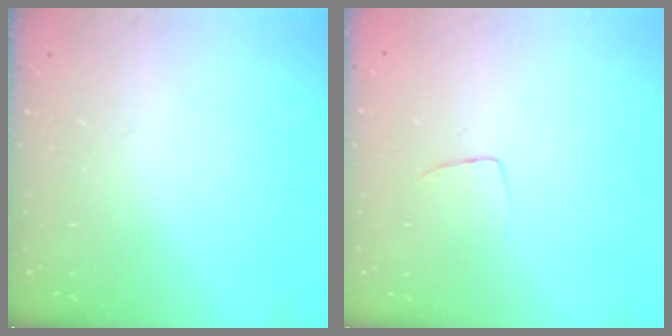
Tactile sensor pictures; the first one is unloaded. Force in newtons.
{"total": 3.5, "press": 3.5, "slide": 0.3}